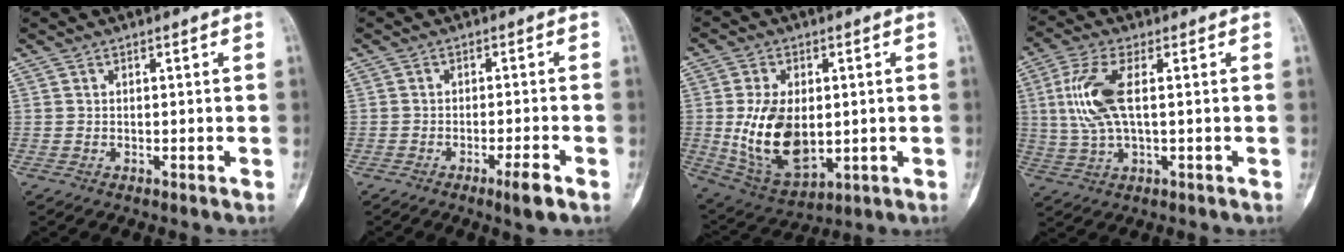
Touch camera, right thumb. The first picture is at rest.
{"total": 3.9, "force": [-2.4, 0.3, 3.1], "torque": [-0.053, 0.006, -0.040]}
{"total": 14.9, "force": [-0.6, 9.0, 11.9], "torque": [-0.204, -0.007, 0.012]}
{"total": 9.7, "force": [1.3, 3.7, 8.8], "torque": [-0.216, 0.009, 0.029]}